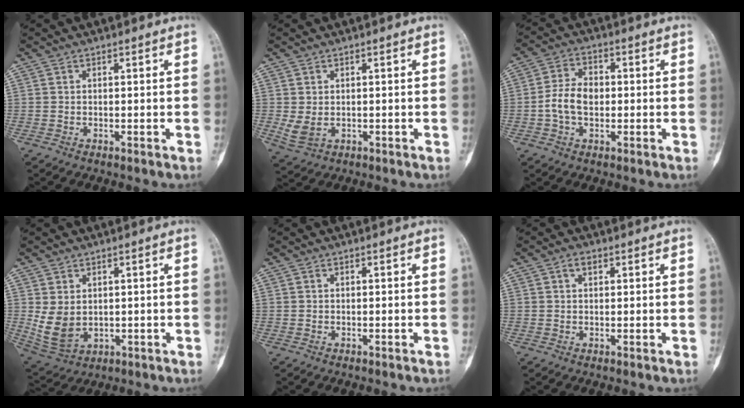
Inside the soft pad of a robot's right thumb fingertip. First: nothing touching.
{"total": 3.4, "force": [-0.1, 2.5, 2.4], "torque": [-0.053, -0.004, 0.010]}
{"total": 6.7, "force": [-0.7, 4.5, 4.9], "torque": [-0.092, 0.018, -0.019]}
{"total": 7.1, "force": [0.6, 5.2, 4.8], "torque": [-0.088, -0.010, 0.035]}
{"total": 0.0}
{"total": 1.7, "force": [0.8, 1.1, 1.1], "torque": [-0.017, 0.004, 0.013]}